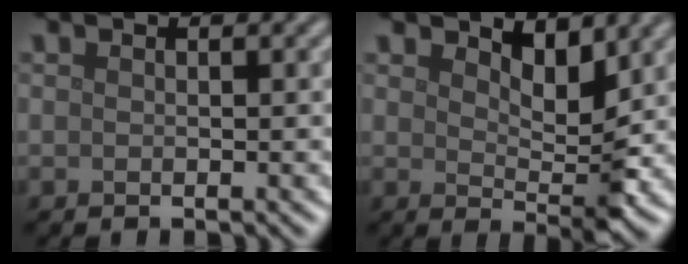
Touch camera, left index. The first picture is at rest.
{"total": 3.5, "force": [2.2, 1.2, 2.4], "torque": [-0.043, -0.009, 0.034]}